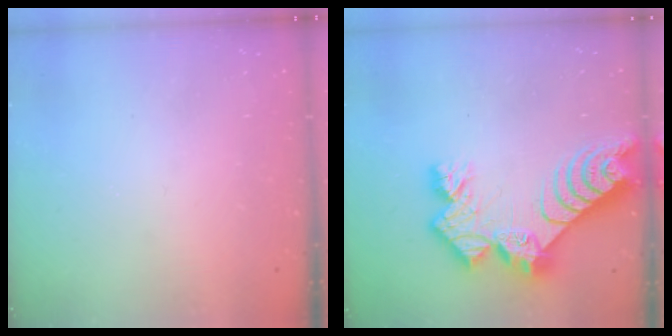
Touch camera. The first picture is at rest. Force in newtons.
{"total": 14.1, "press": 14.0, "slide": 1.4}